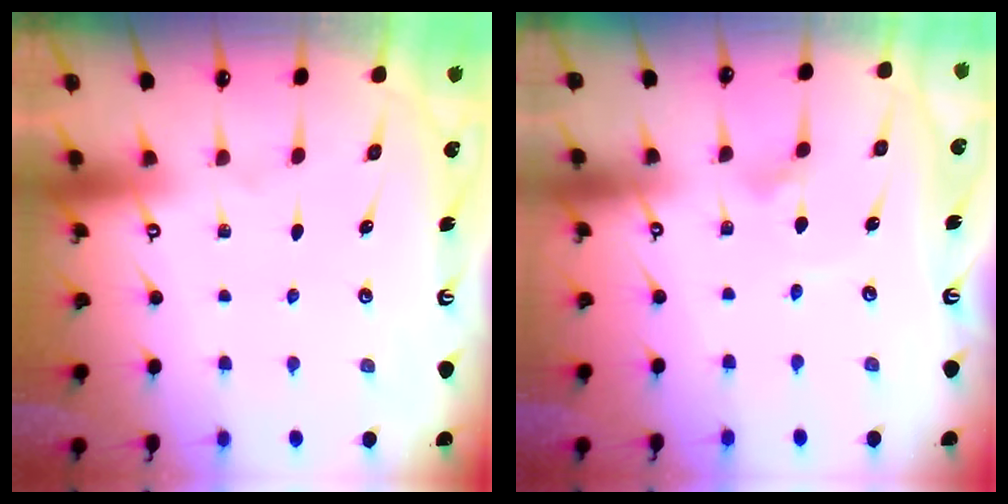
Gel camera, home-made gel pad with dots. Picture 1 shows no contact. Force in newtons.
{"total": 1.3, "press": 1.3, "slide": 0.2}